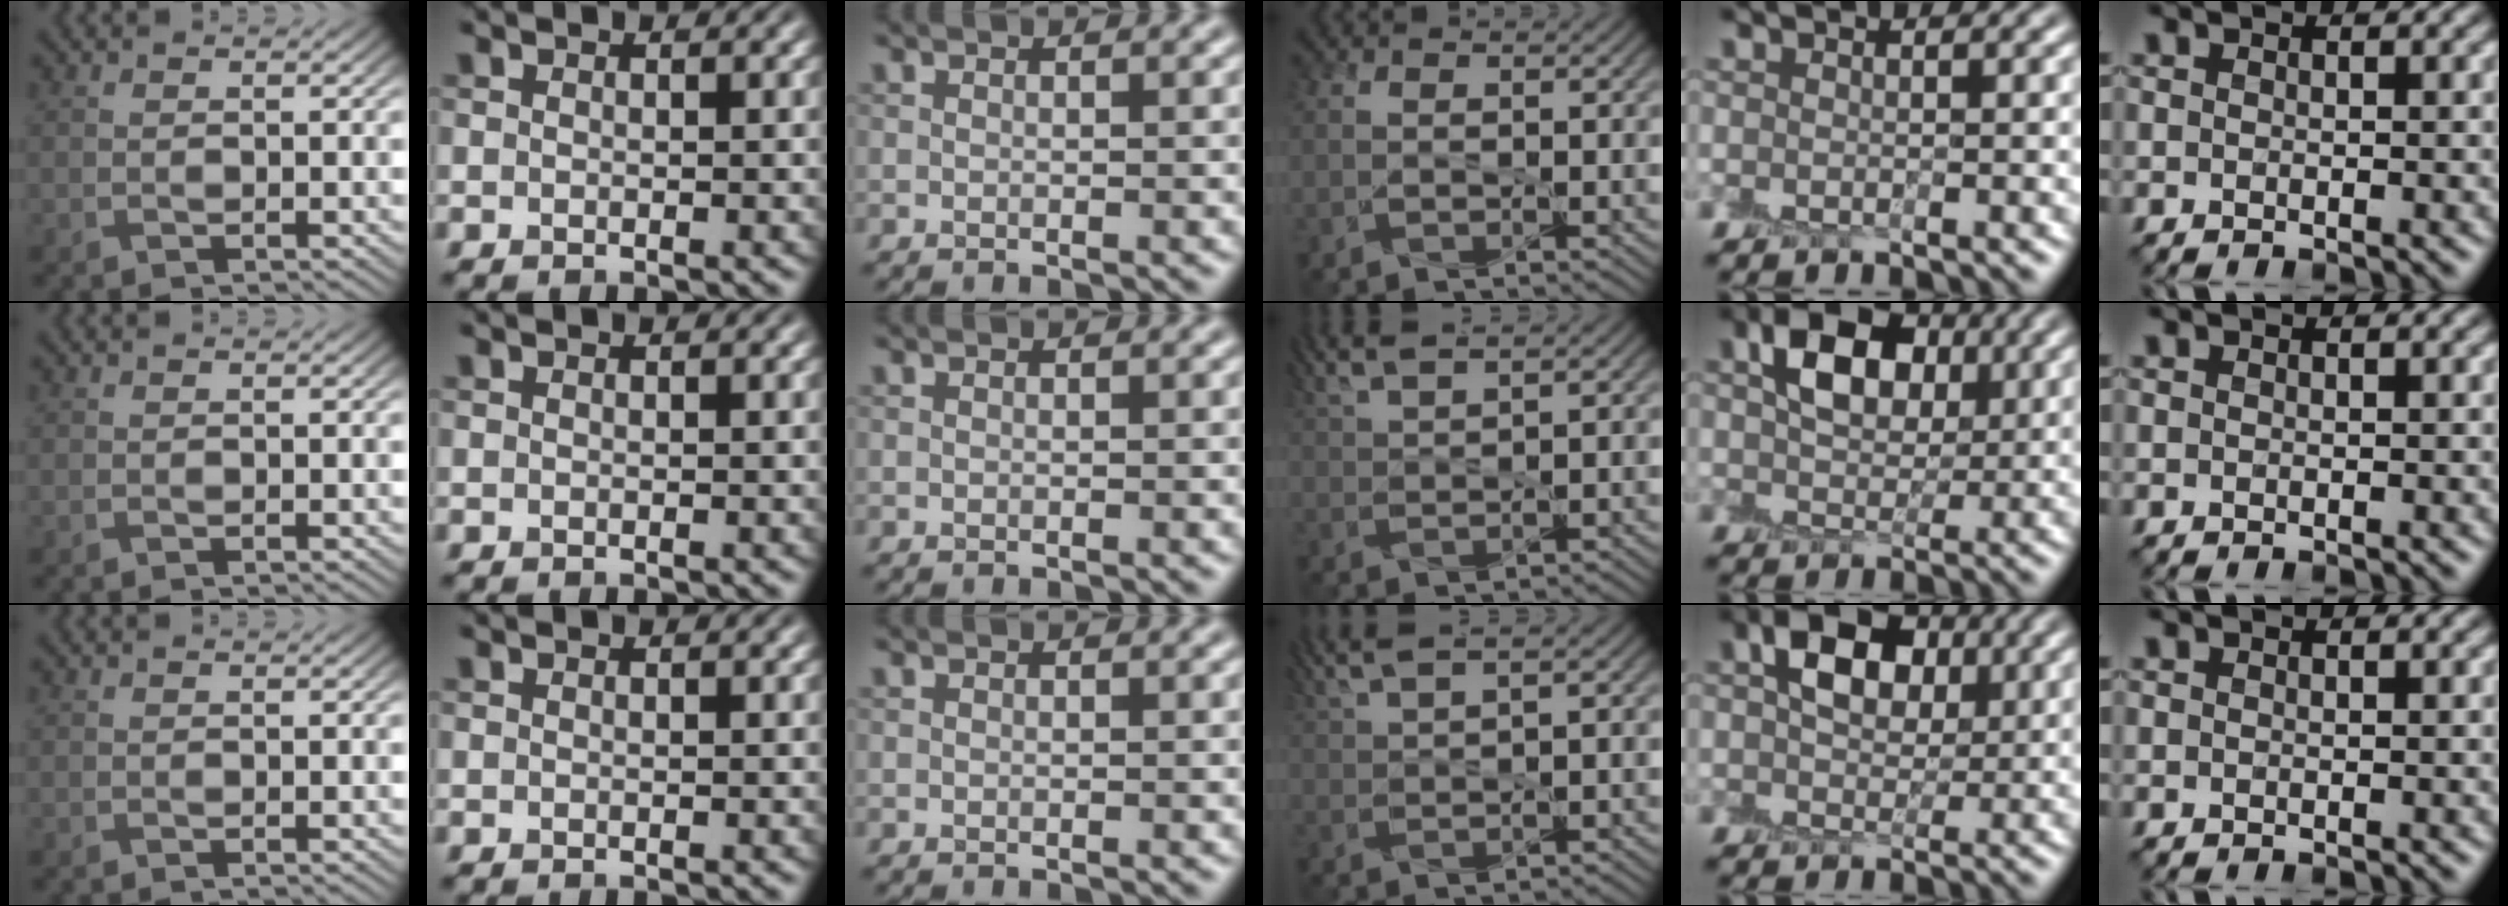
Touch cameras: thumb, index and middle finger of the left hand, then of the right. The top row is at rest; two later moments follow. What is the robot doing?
{"motion": "peel", "object": "postage stamp"}